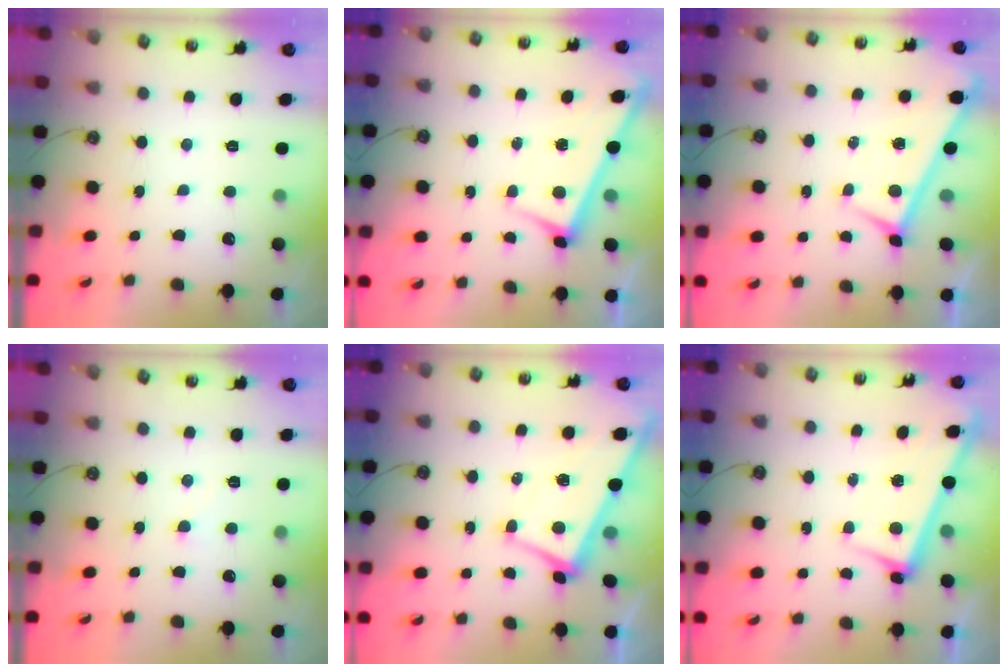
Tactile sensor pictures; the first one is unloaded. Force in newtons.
{"total": 2.8, "press": 2.8, "slide": 0.3}
{"total": 0.0}
{"total": 5.0, "press": 5.0, "slide": 0.3}
{"total": 2.4, "press": 2.4, "slide": 0.3}
{"total": 2.8, "press": 2.7, "slide": 0.4}